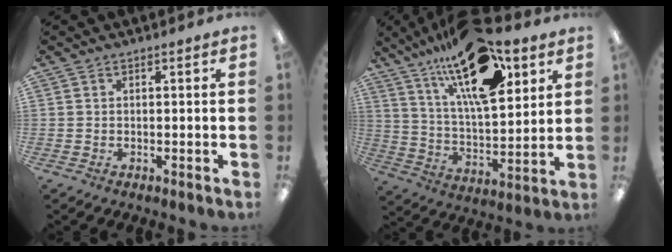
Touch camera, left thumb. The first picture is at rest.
{"total": 23.8, "force": [14.4, 9.2, 16.5], "torque": [-0.271, -0.076, 0.239]}